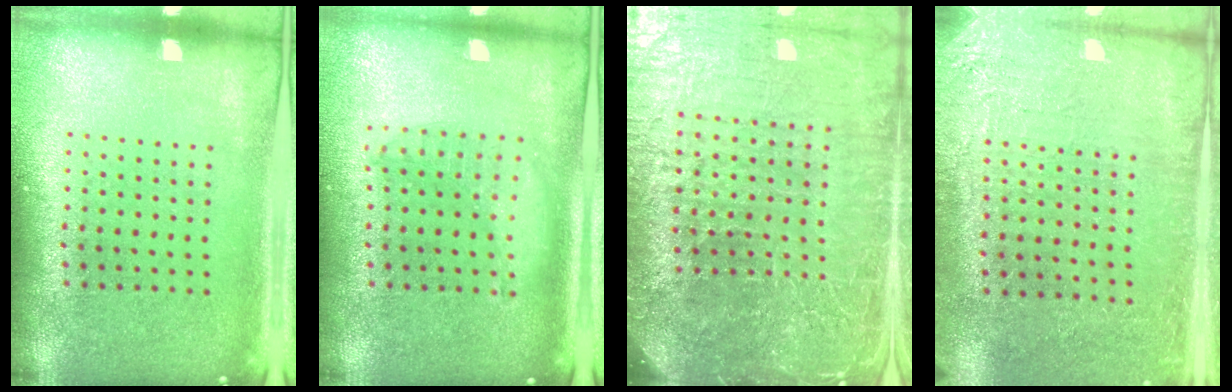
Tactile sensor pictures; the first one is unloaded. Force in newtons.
{"total": 1.2, "press": 1.2, "slide": 0.3}
{"total": 6.5, "press": 5.7, "slide": 3.1}
{"total": 2.9, "press": 2.8, "slide": 0.9}